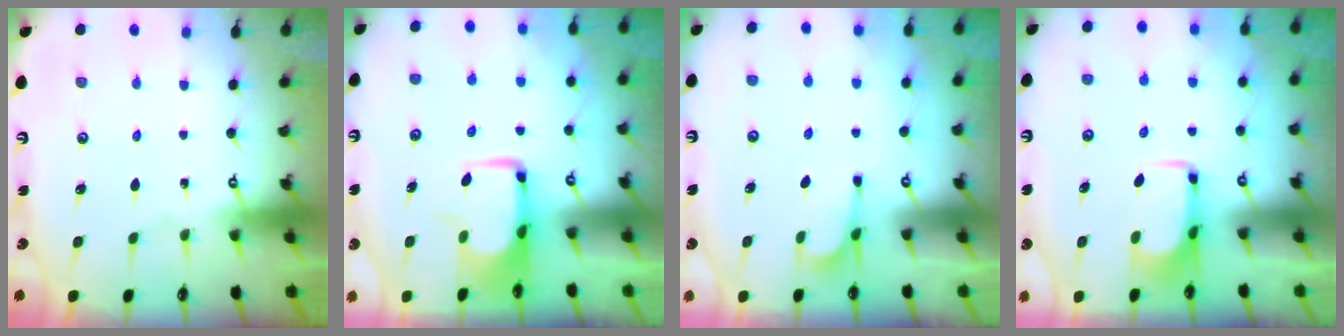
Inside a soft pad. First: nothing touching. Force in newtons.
{"total": 1.0, "press": 0.8, "slide": 0.6}
{"total": 2.8, "press": 2.7, "slide": 0.9}
{"total": 2.0, "press": 2.0, "slide": 0.2}